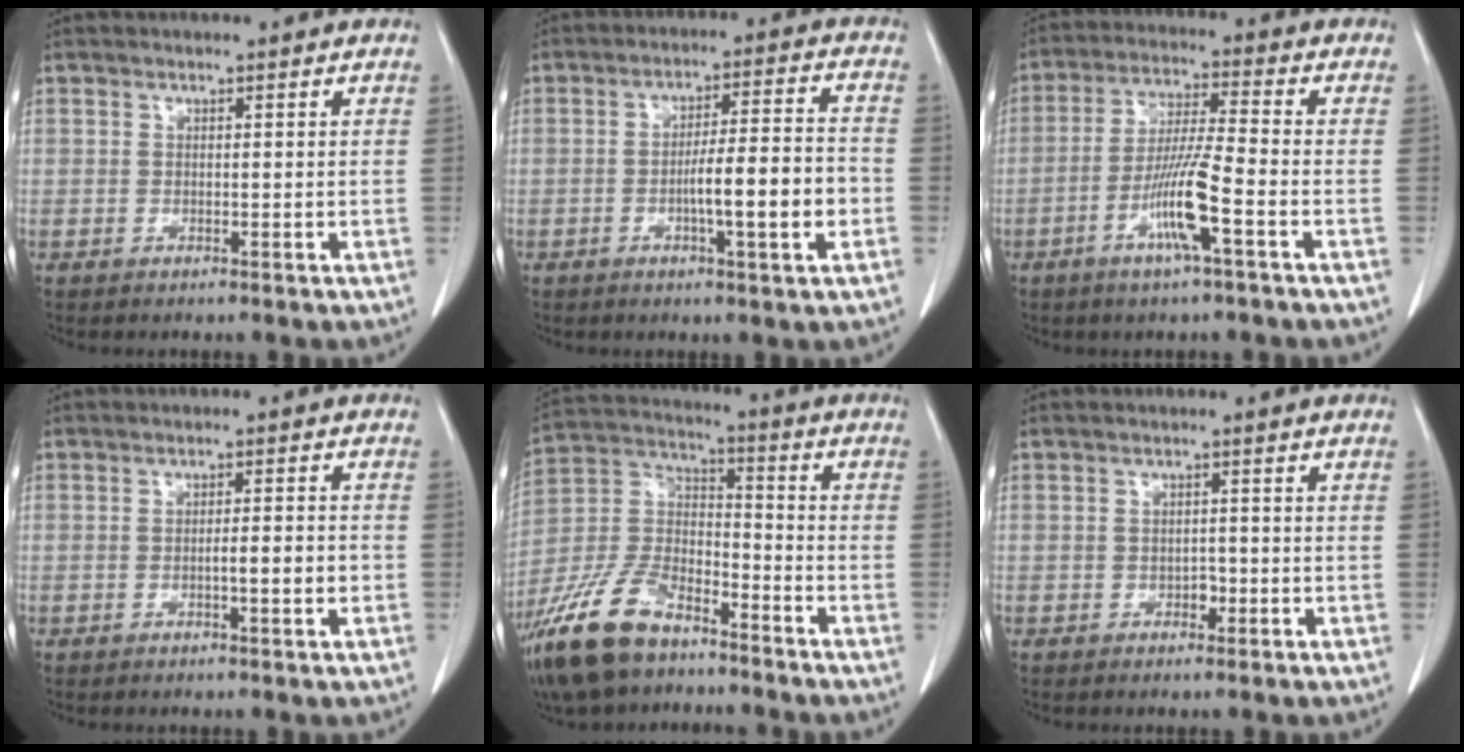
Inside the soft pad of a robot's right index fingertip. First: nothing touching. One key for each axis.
{"total": 9.6, "fx": -2.5, "fy": 0.6, "fz": 9.2, "tx": -0.146, "ty": 0.007, "tz": -0.041}
{"total": 9.2, "fx": -3.8, "fy": -0.2, "fz": 8.4, "tx": -0.166, "ty": -0.008, "tz": -0.075}
{"total": 2.0, "fx": -0.5, "fy": 0.2, "fz": 1.9, "tx": -0.033, "ty": -0.001, "tz": -0.009}
{"total": 15.6, "fx": -11.3, "fy": 6.3, "fz": 8.7, "tx": -0.189, "ty": 0.002, "tz": -0.213}
{"total": 1.4, "fx": -0.6, "fy": 0.9, "fz": 0.8, "tx": -0.010, "ty": 0.004, "tz": -0.008}